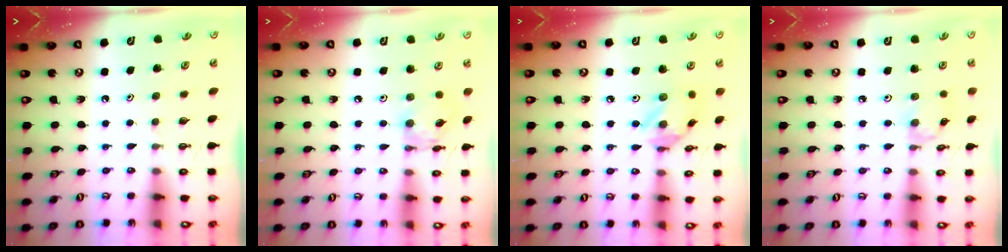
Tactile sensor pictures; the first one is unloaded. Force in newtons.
{"total": 5.4, "press": 5.4, "slide": 0.2}
{"total": 7.8, "press": 7.8, "slide": 0.5}
{"total": 1.1, "press": 1.1, "slide": 0.3}